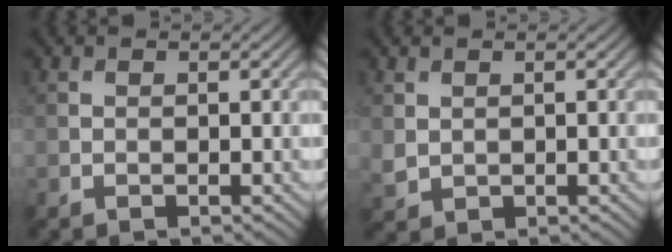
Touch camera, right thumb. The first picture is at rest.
{"total": 1.6, "force": [0.7, 1.3, 0.7], "torque": [-0.023, -0.004, 0.021]}